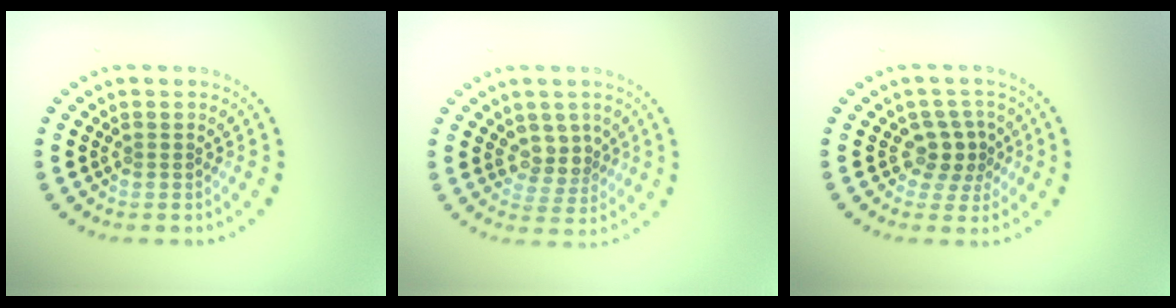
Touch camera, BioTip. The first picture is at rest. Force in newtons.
{"total": 2.6, "press": 2.2, "slide": 1.5}
{"total": 2.7, "press": 2.1, "slide": 1.7}